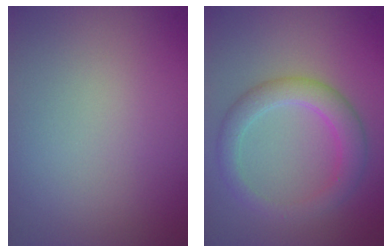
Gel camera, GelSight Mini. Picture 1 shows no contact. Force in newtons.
{"total": 3.7, "press": 3.7, "slide": 0.2}